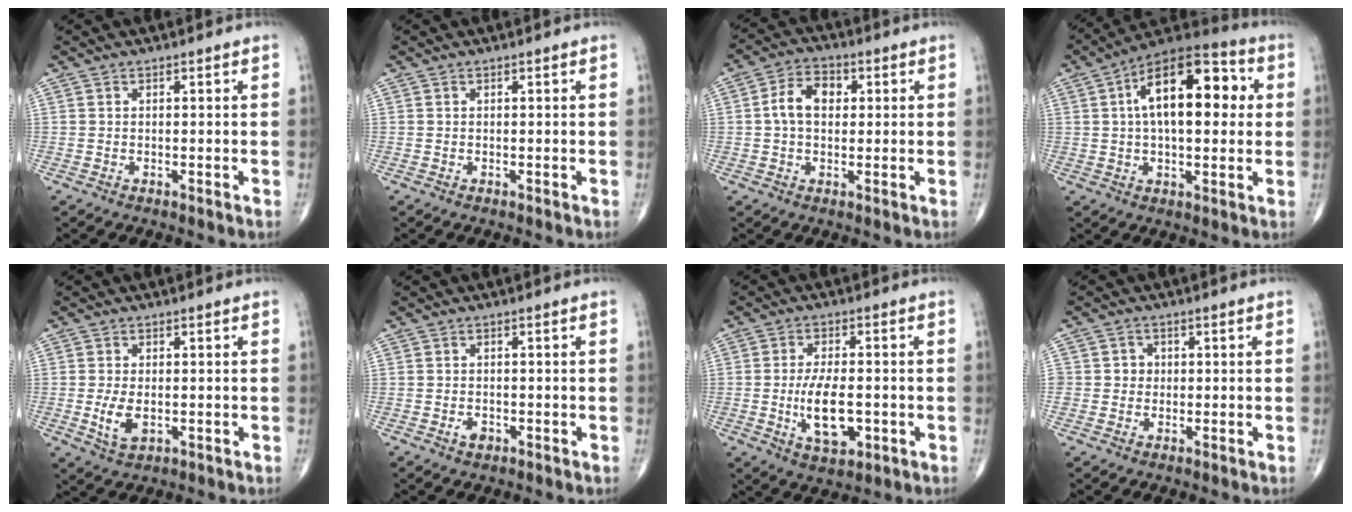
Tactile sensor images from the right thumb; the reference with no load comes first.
{"total": 0.0}
{"total": 7.1, "force": [0.9, 4.8, 5.1], "torque": [-0.083, 0.017, 0.008]}
{"total": 18.7, "force": [3.6, 9.1, 16.0], "torque": [-0.222, 0.027, 0.045]}
{"total": 4.8, "force": [-0.7, 2.6, 3.9], "torque": [-0.074, -0.009, -0.008]}
{"total": 1.7, "force": [-0.7, 1.1, 1.0], "torque": [-0.011, 0.003, -0.011]}
{"total": 9.5, "force": [-1.8, 4.4, 8.2], "torque": [-0.137, -0.001, -0.026]}
{"total": 2.8, "force": [0.1, 2.7, 0.8], "torque": [0.011, 0.008, -0.001]}